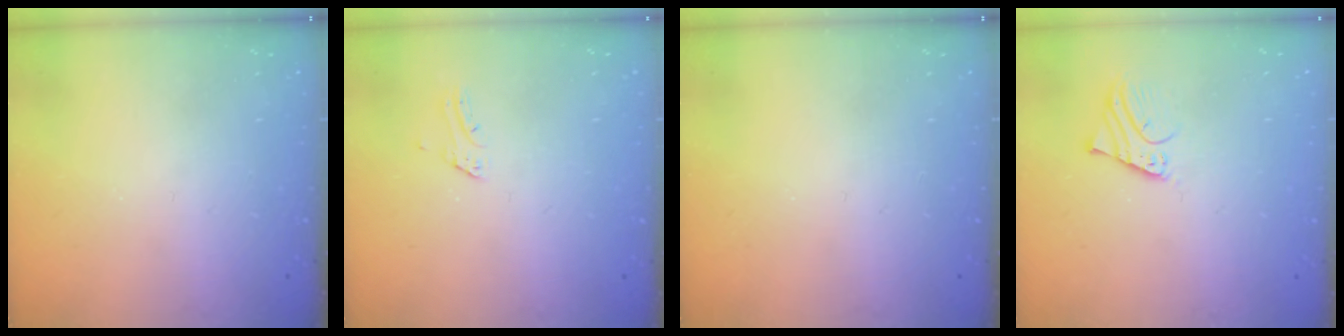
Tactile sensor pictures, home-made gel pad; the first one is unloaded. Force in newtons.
{"total": 1.4, "press": 1.4, "slide": 0.1}
{"total": 0.0}
{"total": 2.2, "press": 2.2, "slide": 0.1}